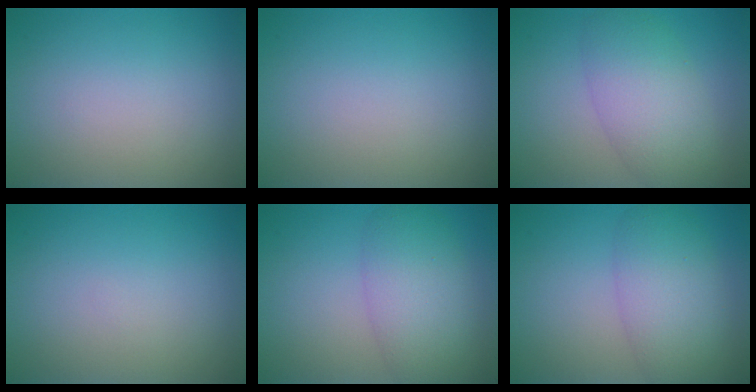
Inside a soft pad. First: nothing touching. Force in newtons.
{"total": 0.0}
{"total": 5.6, "press": 5.6, "slide": 0.1}
{"total": 0.0}
{"total": 5.6, "press": 5.6, "slide": 0.1}
{"total": 5.6, "press": 5.6, "slide": 0.1}